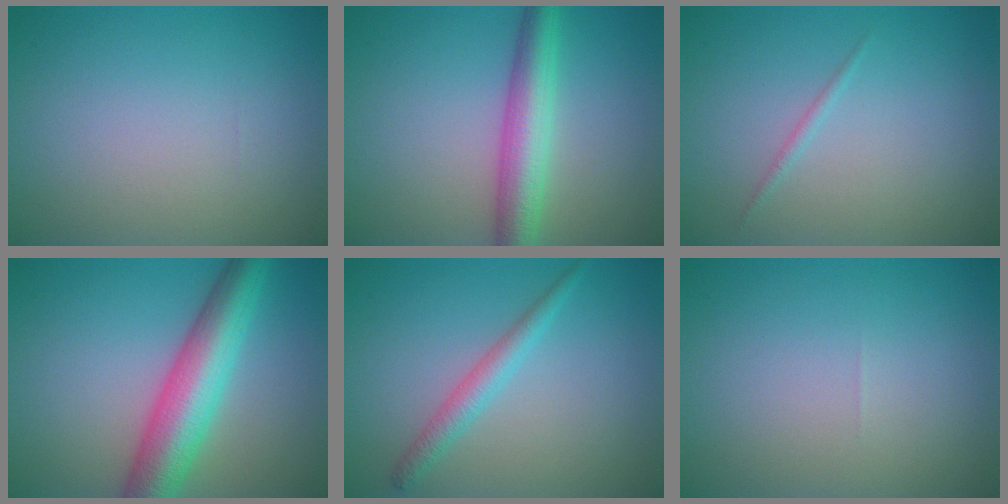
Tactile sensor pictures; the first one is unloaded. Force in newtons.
{"total": 5.0, "press": 5.0, "slide": 0.0}
{"total": 0.6, "press": 0.6, "slide": 0.0}
{"total": 7.9, "press": 7.9, "slide": 0.2}
{"total": 2.2, "press": 2.2, "slide": 0.0}
{"total": 0.0}